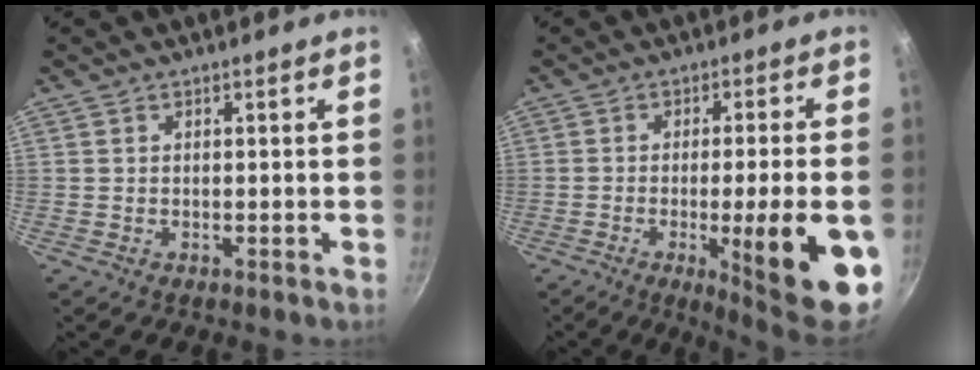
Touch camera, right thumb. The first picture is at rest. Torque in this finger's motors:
{"motor_torque": [-0.04, 1.12, 1.52, -0.17, 0.32]}